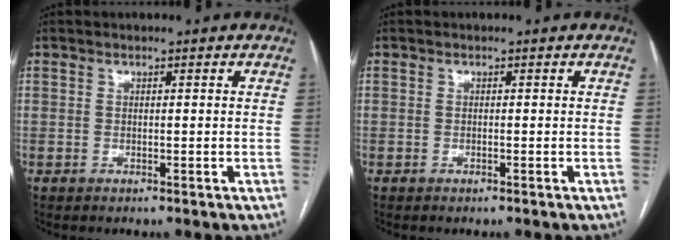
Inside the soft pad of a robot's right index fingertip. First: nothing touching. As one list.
[{"total": 0.0}]